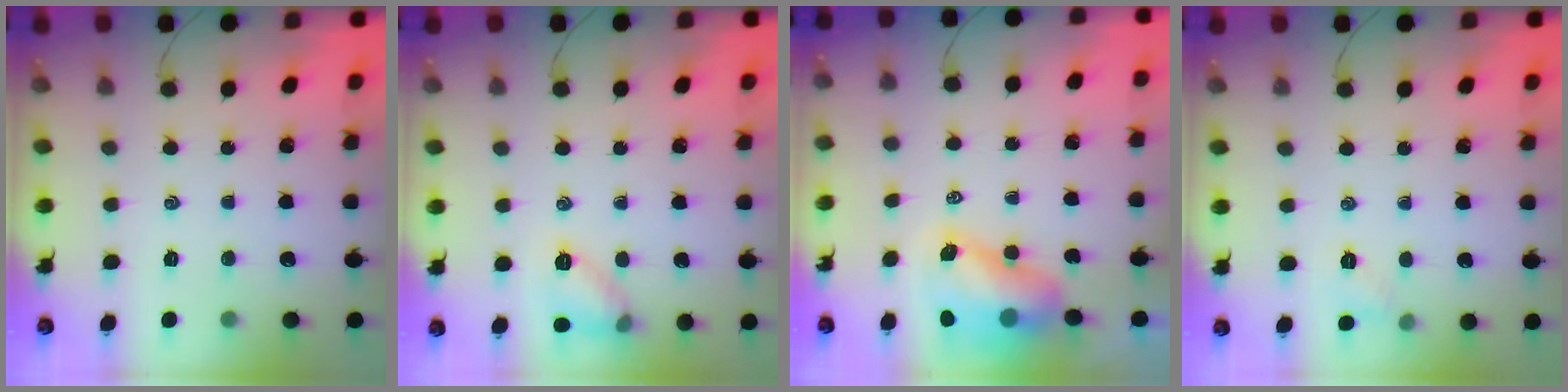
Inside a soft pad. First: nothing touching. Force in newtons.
{"total": 8.7, "press": 8.5, "slide": 1.6}
{"total": 8.4, "press": 8.2, "slide": 1.7}
{"total": 4.1, "press": 3.9, "slide": 1.4}